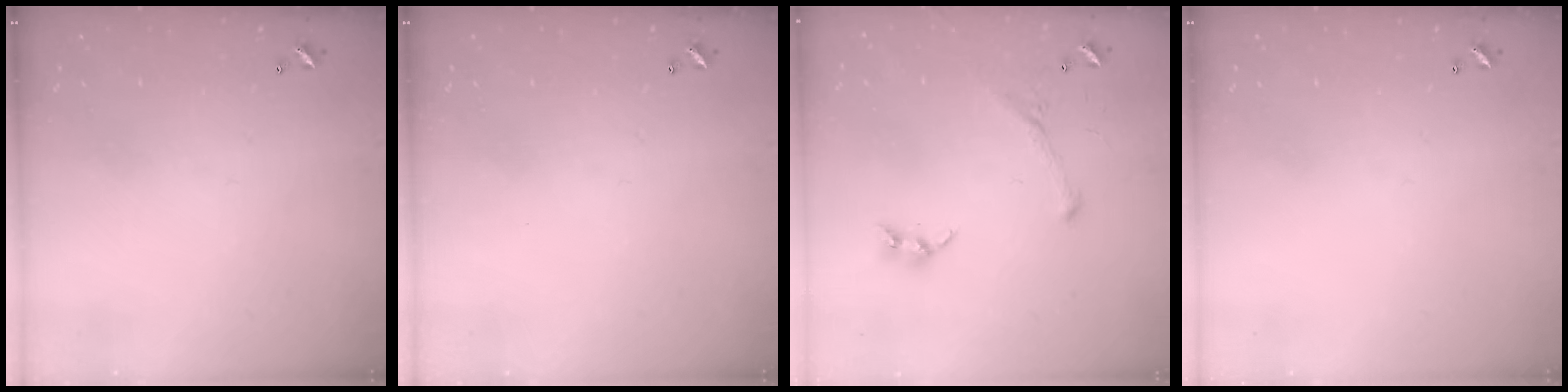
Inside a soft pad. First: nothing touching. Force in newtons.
{"total": 0.0}
{"total": 2.8, "press": 2.6, "slide": 1.0}
{"total": 0.0}